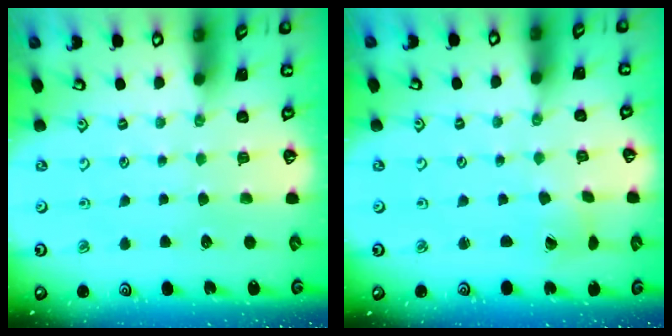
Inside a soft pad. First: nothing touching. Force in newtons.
{"total": 1.1, "press": 1.0, "slide": 0.1}